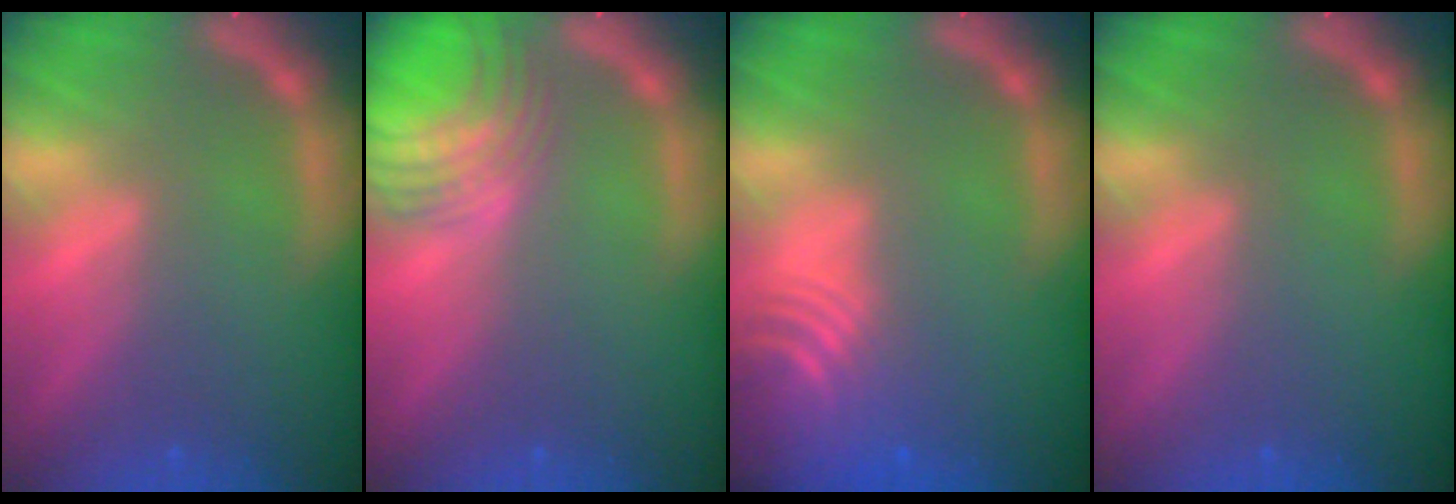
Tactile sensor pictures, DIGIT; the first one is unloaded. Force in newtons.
{"total": 7.0}
{"total": 8.6}
{"total": 0.0}